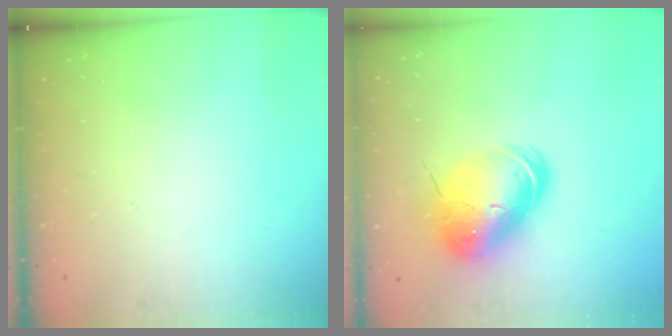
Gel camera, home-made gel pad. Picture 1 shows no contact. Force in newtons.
{"total": 13.6, "press": 13.4, "slide": 2.4}